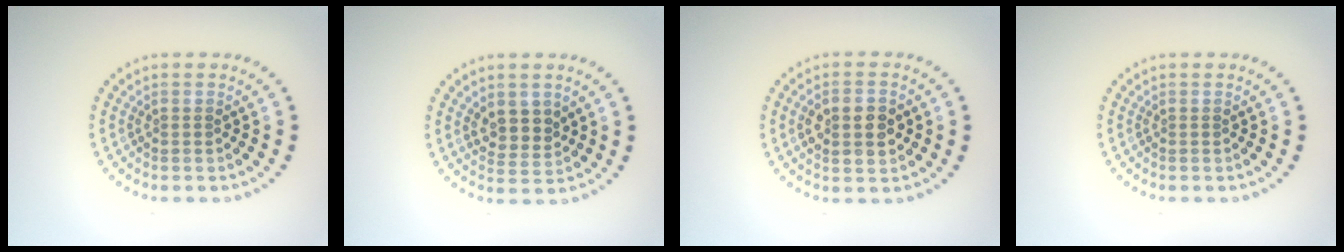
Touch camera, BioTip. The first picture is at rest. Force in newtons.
{"total": 2.5, "press": 2.3, "slide": 1.0}
{"total": 3.7, "press": 3.7, "slide": 0.1}
{"total": 0.0}